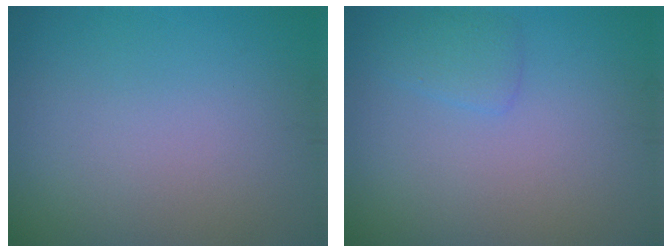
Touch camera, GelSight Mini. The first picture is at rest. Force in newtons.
{"total": 1.5, "press": 1.5, "slide": 0.1}